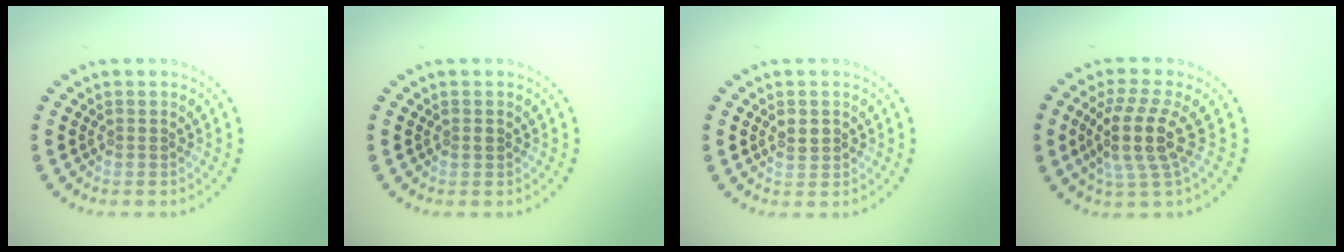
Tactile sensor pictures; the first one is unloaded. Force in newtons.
{"total": 0.7, "press": 0.7, "slide": 0.1}
{"total": 1.3, "press": 1.3, "slide": 0.2}
{"total": 4.2, "press": 3.3, "slide": 2.7}